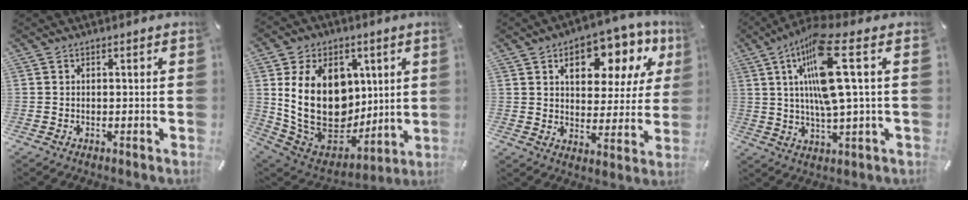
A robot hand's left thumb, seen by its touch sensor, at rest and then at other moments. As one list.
[{"total": 22.3, "force": [4.4, 16.5, 14.3], "torque": [-0.280, -0.039, 0.083]}, {"total": 14.6, "force": [7.8, 8.5, 9.0], "torque": [-0.119, -0.037, 0.128]}, {"total": 15.6, "force": [4.3, 2.7, 14.8], "torque": [-0.295, -0.009, 0.062]}]